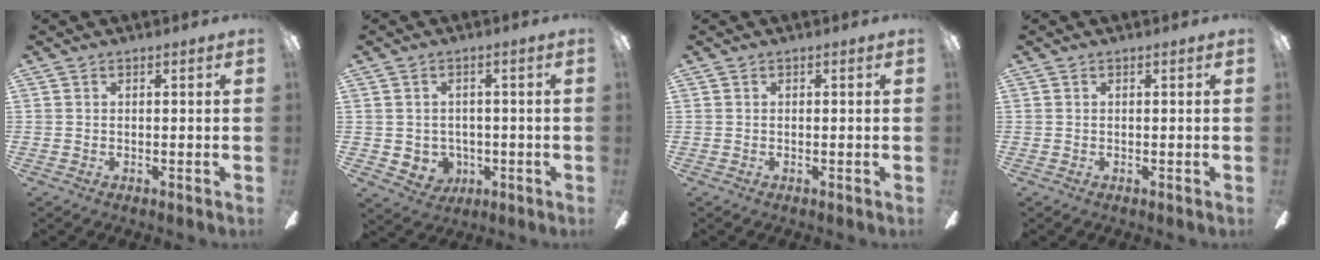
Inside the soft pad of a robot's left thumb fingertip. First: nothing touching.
{"total": 4.2, "force": [0.4, 4.1, 0.9], "torque": [-0.027, -0.005, 0.009]}
{"total": 0.0}
{"total": 0.0}